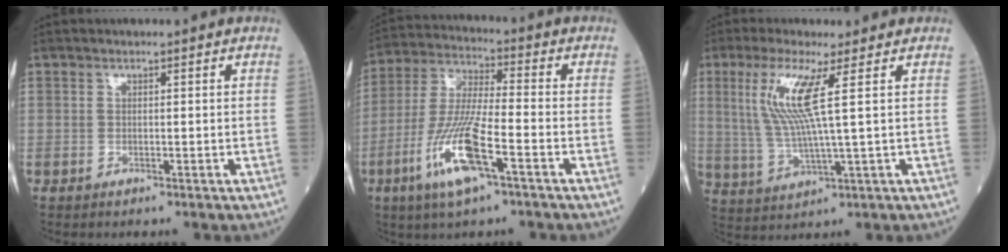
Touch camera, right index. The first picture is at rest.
{"total": 12.5, "force": [-5.4, 1.6, 11.2], "torque": [-0.234, -0.015, -0.104]}
{"total": 8.8, "force": [2.8, -0.6, 8.3], "torque": [-0.182, -0.003, 0.057]}